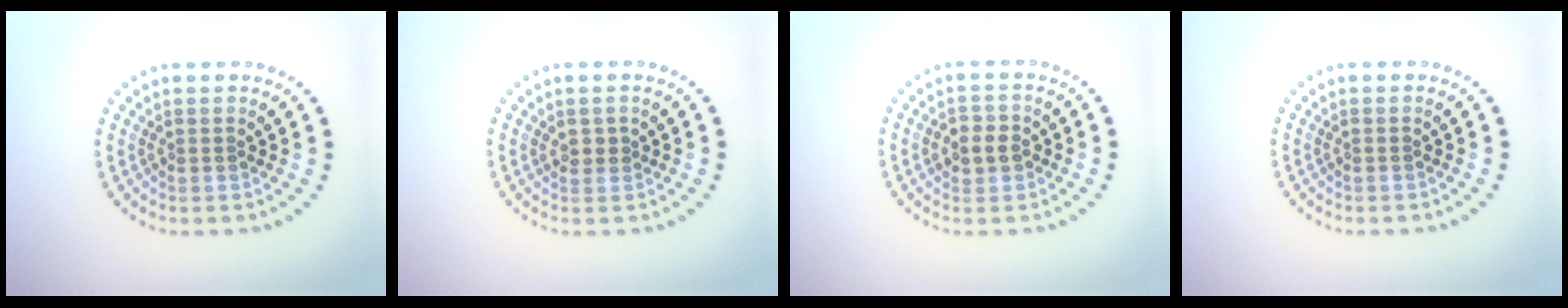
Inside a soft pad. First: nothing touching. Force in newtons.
{"total": 0.7, "press": 0.5, "slide": 0.4}
{"total": 2.6, "press": 2.5, "slide": 0.5}
{"total": 0.0}